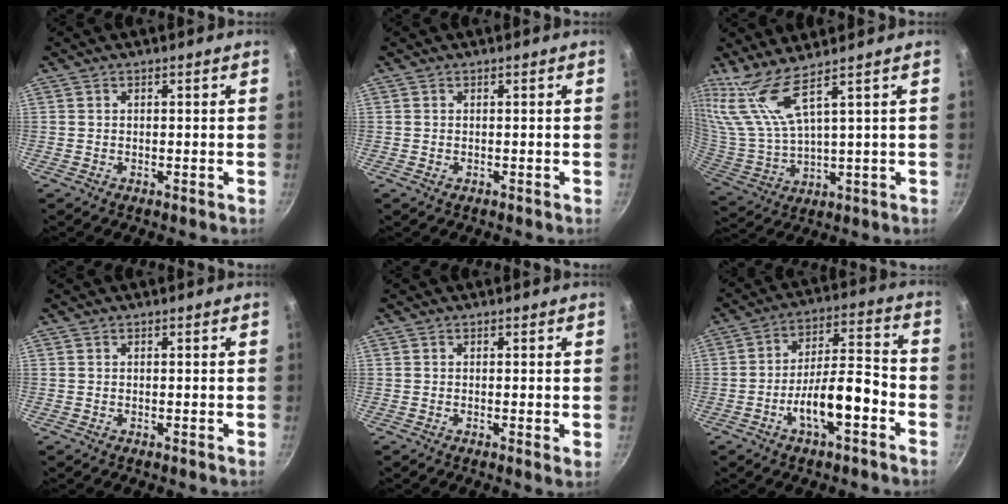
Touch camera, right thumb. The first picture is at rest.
{"total": 0.0}
{"total": 9.4, "force": [6.8, 0.7, 6.5], "torque": [-0.143, -0.056, 0.156]}
{"total": 0.0}
{"total": 1.1, "force": [0.0, 0.1, 1.1], "torque": [-0.016, -0.005, -0.003]}
{"total": 12.0, "force": [-5.0, 4.4, 10.0], "torque": [-0.152, 0.051, -0.084]}